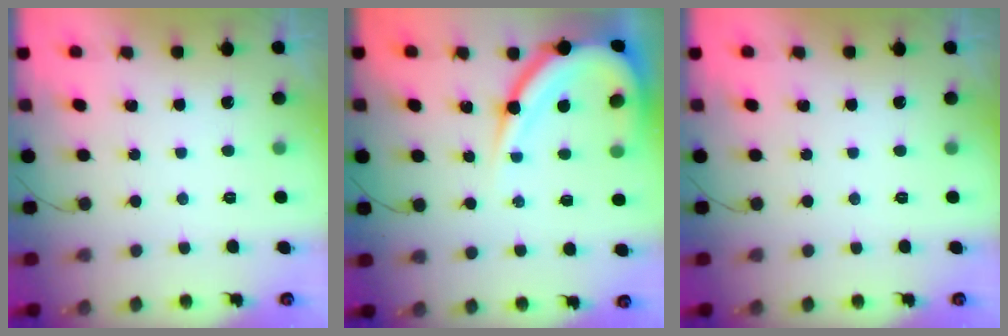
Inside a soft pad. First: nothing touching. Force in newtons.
{"total": 12.8, "press": 12.8, "slide": 1.2}
{"total": 0.0}